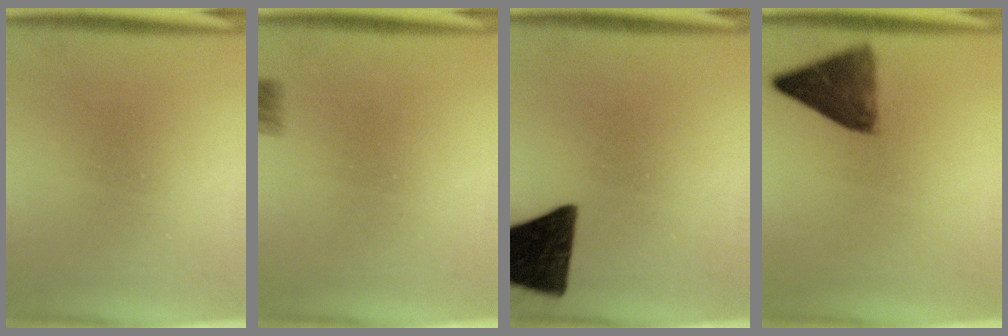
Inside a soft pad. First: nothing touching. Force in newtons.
{"total": 2.1}
{"total": 15.1}
{"total": 7.1}